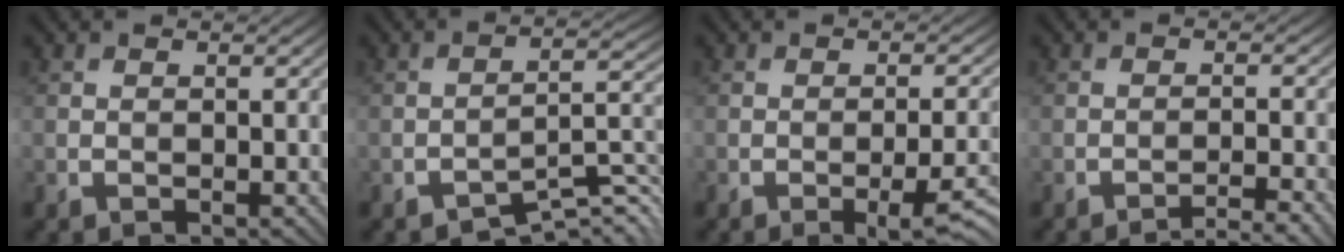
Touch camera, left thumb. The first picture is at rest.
{"total": 5.1, "force": [-4.5, 0.8, 2.2], "torque": [-0.016, 0.007, -0.072]}
{"total": 4.9, "force": [-2.3, 0.9, 4.2], "torque": [-0.060, 0.001, -0.027]}
{"total": 2.8, "force": [-2.4, -0.6, 1.2], "torque": [-0.021, 0.009, -0.039]}